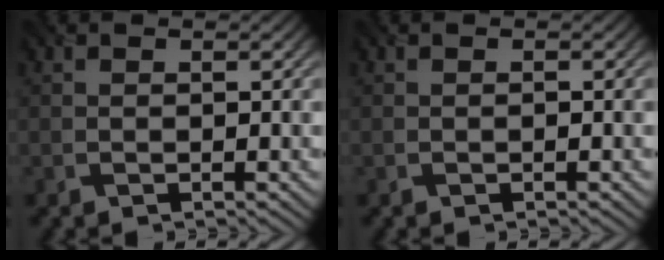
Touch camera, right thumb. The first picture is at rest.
{"total": 0.0}